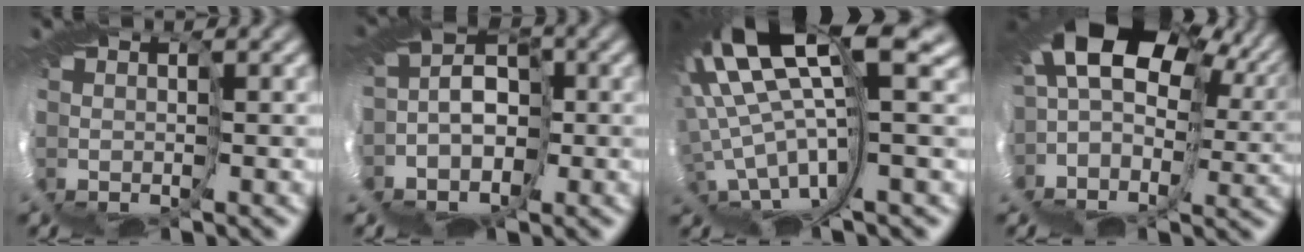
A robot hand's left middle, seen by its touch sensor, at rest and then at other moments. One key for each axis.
{"total": 4.0, "fx": -2.3, "fy": 2.9, "fz": 1.6, "tx": -0.042, "ty": 0.020, "tz": -0.060}
{"total": 9.7, "fx": 2.8, "fy": 0.6, "fz": 9.2, "tx": -0.227, "ty": 0.008, "tz": 0.067}
{"total": 12.2, "fx": 2.8, "fy": 6.0, "fz": 10.2, "tx": -0.196, "ty": 0.008, "tz": 0.061}